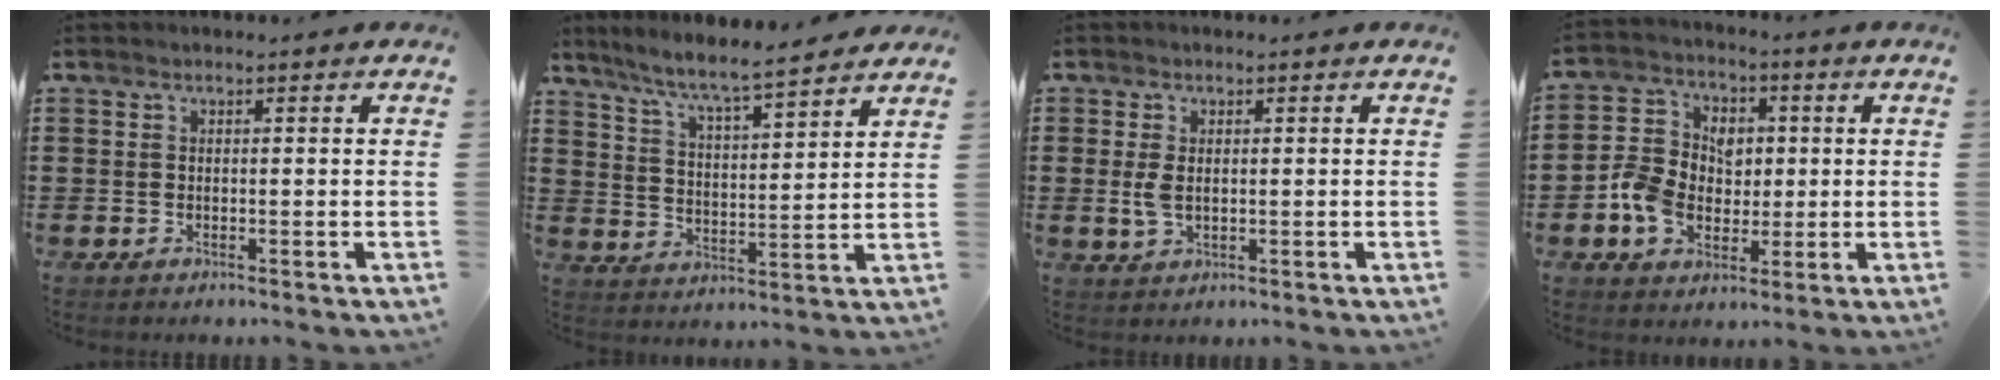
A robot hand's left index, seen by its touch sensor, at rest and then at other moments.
{"total": 6.6, "force": [5.9, 0.0, 3.0], "torque": [-0.084, -0.037, 0.098]}
{"total": 2.9, "force": [0.0, 1.6, 2.4], "torque": [-0.063, -0.002, -0.004]}
{"total": 7.6, "force": [-1.1, 6.6, 3.7], "torque": [-0.103, 0.018, -0.021]}